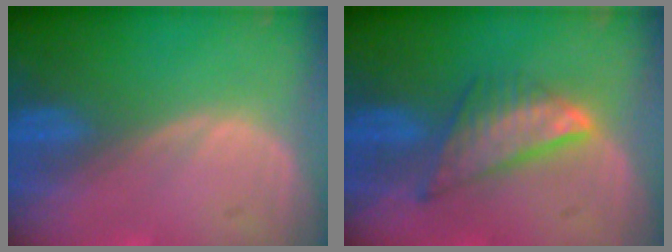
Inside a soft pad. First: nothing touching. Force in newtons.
{"total": 7.5, "press": 6.5, "slide": 3.7}